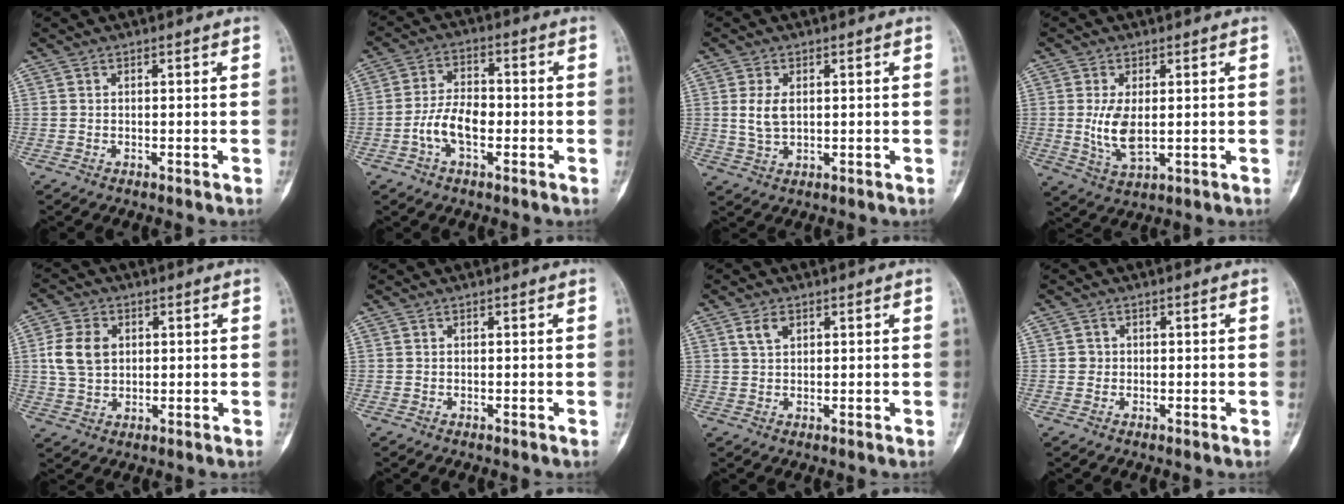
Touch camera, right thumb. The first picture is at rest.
{"total": 7.6, "force": [-2.2, 4.1, 5.9], "torque": [-0.112, 0.022, -0.046]}
{"total": 4.6, "force": [0.7, 2.7, 3.7], "torque": [-0.074, -0.004, 0.018]}
{"total": 6.9, "force": [0.2, 3.3, 6.1], "torque": [-0.123, -0.013, 0.011]}
{"total": 7.9, "force": [1.5, 5.8, 5.0], "torque": [-0.092, 0.000, 0.029]}
{"total": 0.0}
{"total": 2.8, "force": [1.4, 1.6, 1.8], "torque": [-0.032, 0.000, 0.028]}
{"total": 1.2, "force": [-0.1, 1.2, 0.2], "torque": [0.004, 0.004, -0.001]}